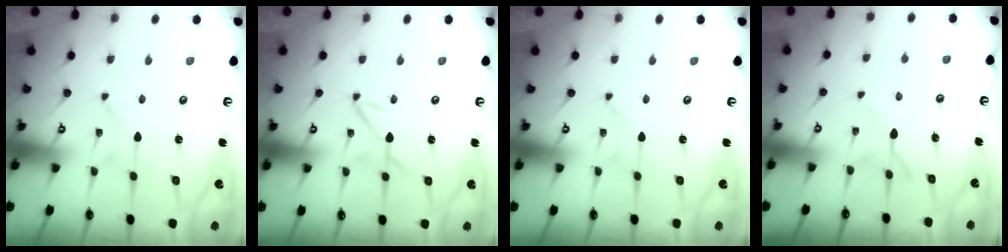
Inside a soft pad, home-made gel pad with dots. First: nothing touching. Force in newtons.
{"total": 1.9, "press": 1.9, "slide": 0.2}
{"total": 0.0}
{"total": 4.7, "press": 4.7, "slide": 0.7}